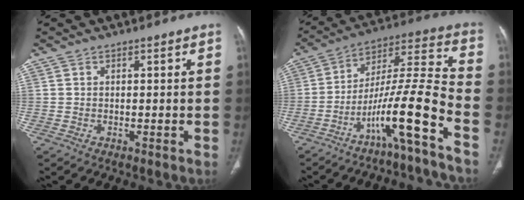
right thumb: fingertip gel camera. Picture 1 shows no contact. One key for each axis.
{"total": 15.9, "fx": -8.9, "fy": 0.9, "fz": 13.2, "tx": -0.256, "ty": 0.079, "tz": -0.153}